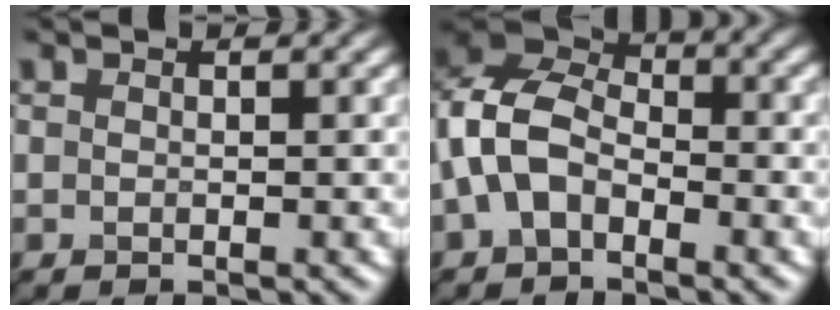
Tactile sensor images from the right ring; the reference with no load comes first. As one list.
[{"total": 6.7, "force": [-1.9, 4.3, 4.8], "torque": [-0.107, 0.018, -0.051]}]